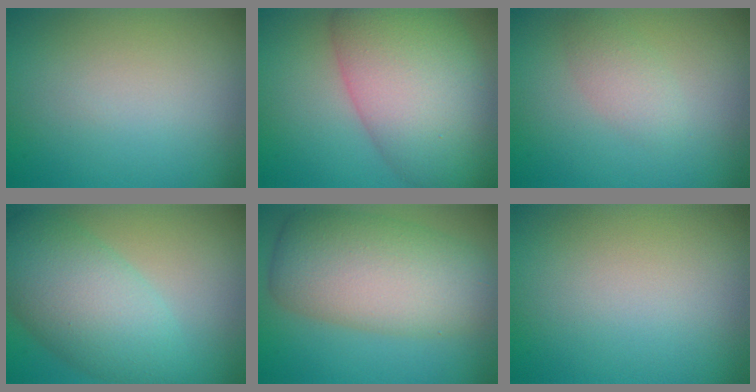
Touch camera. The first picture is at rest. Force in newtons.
{"total": 11.1, "press": 11.1, "slide": 0.2}
{"total": 1.8, "press": 1.8, "slide": 0.1}
{"total": 7.0, "press": 7.0, "slide": 0.2}
{"total": 8.8, "press": 8.8, "slide": 0.4}
{"total": 0.0}